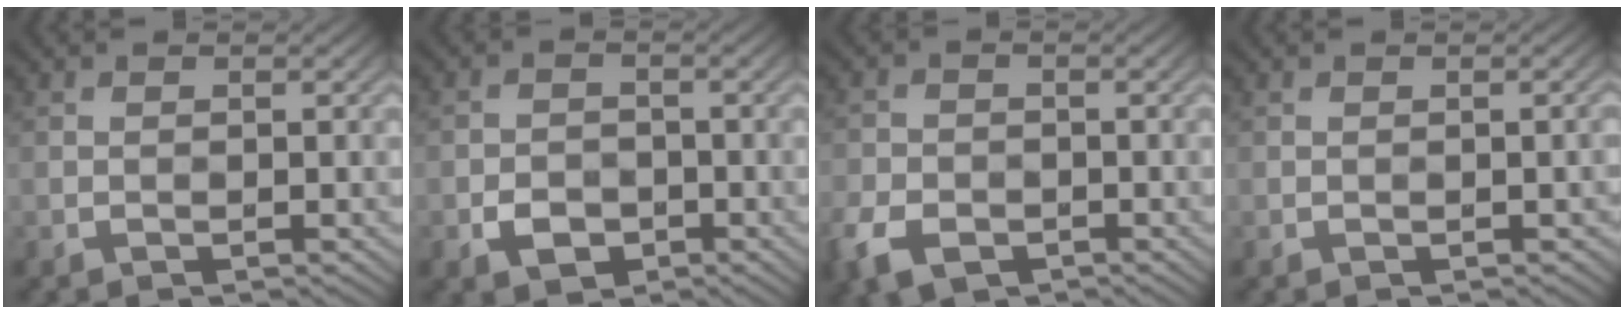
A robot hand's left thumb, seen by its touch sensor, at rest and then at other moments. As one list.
[{"total": 3.2, "force": [0.0, 2.6, 1.8], "torque": [-0.031, 0.000, -0.006]}, {"total": 6.0, "force": [-2.5, 4.2, 3.5], "torque": [-0.077, -0.017, -0.052]}, {"total": 1.7, "force": [-1.4, 0.6, 0.6], "torque": [-0.008, 0.010, -0.011]}]